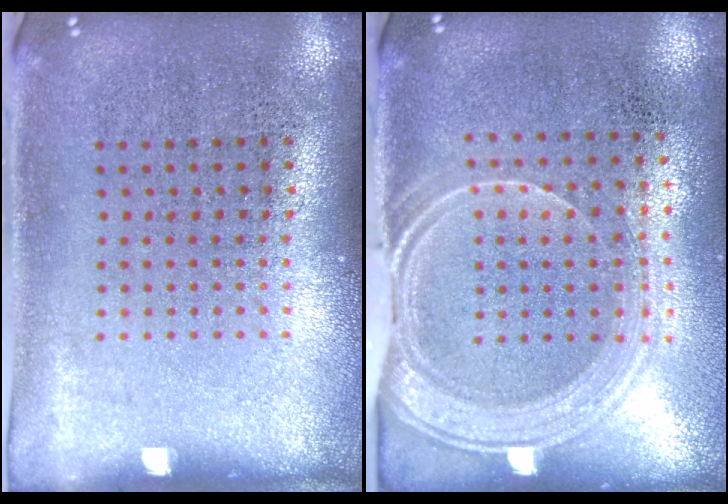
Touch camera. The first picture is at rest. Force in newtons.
{"total": 1.7, "press": 1.4, "slide": 1.0}